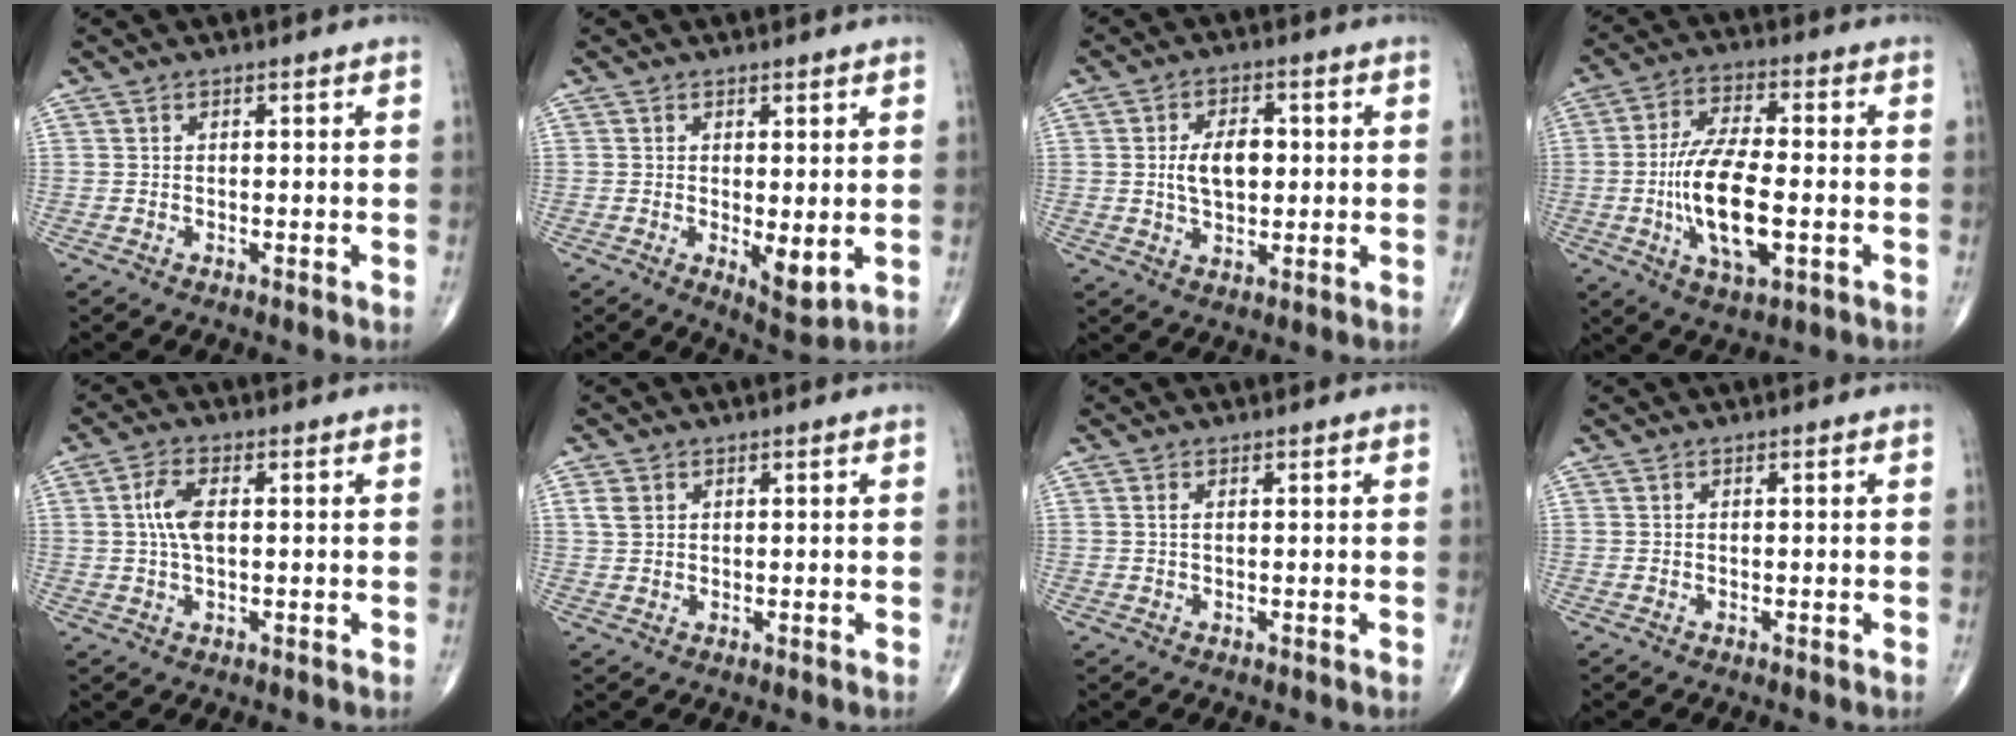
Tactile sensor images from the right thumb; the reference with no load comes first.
{"total": 5.0, "force": [-0.5, 1.9, 4.6], "torque": [-0.063, -0.017, -0.001]}
{"total": 7.5, "force": [0.5, 4.5, 6.0], "torque": [-0.090, 0.004, 0.008]}
{"total": 14.3, "force": [-2.7, 5.7, 12.9], "torque": [-0.240, 0.007, -0.047]}
{"total": 5.3, "force": [0.6, 2.5, 4.6], "torque": [-0.103, 0.006, 0.010]}
{"total": 2.6, "force": [1.0, 1.9, 1.4], "torque": [-0.026, 0.002, 0.023]}
{"total": 0.7, "force": [0.2, 0.3, 0.6], "torque": [-0.018, 0.002, 0.004]}
{"total": 0.0}